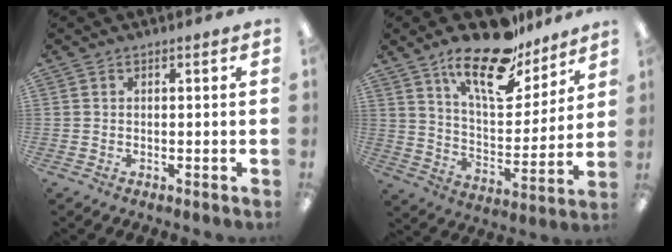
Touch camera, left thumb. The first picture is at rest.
{"total": 19.4, "force": [14.2, 7.4, 11.0], "torque": [-0.180, -0.084, 0.241]}